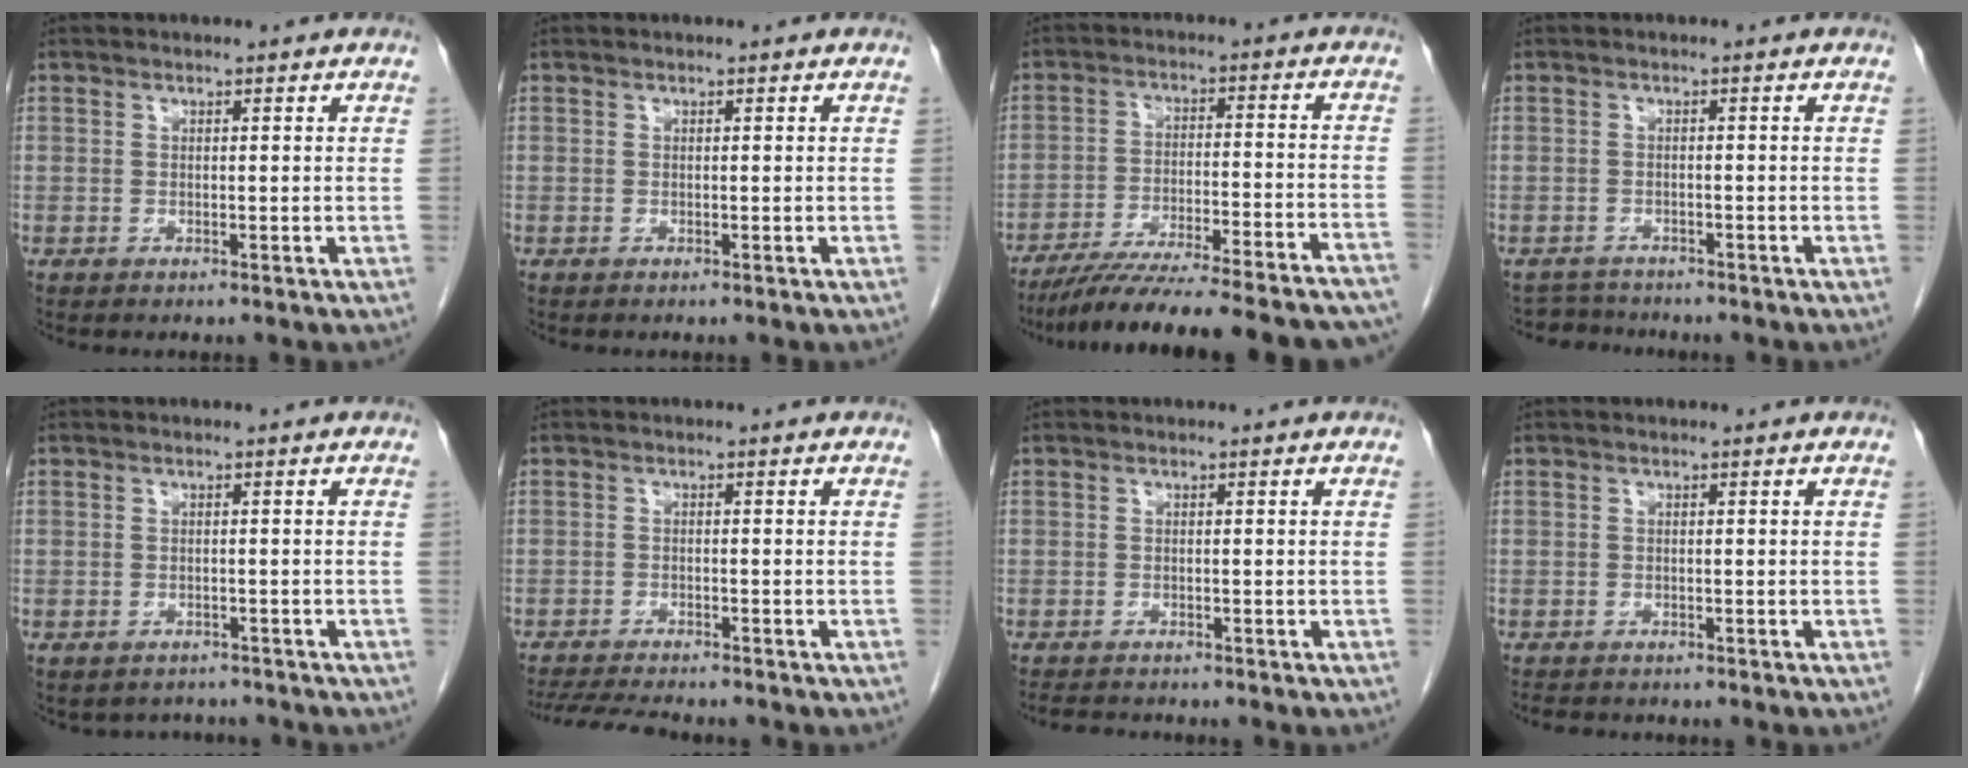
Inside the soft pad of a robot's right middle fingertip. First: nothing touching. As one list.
[{"total": 0.0}, {"total": 25.2, "force": [-22.5, 1.6, 11.2], "torque": [-0.122, -0.022, -0.312]}, {"total": 2.8, "force": [-2.6, 0.6, -0.8], "torque": [0.012, -0.009, -0.043]}, {"total": 3.8, "force": [-3.3, 1.8, 0.1], "torque": [0.000, 0.008, -0.043]}, {"total": 8.0, "force": [-7.3, 0.7, 3.2], "torque": [-0.052, -0.016, -0.116]}, {"total": 3.7, "force": [-3.5, 0.9, 1.1], "torque": [-0.016, -0.010, -0.054]}, {"total": 3.3, "force": [-2.9, 1.3, 1.1], "torque": [-0.020, -0.006, -0.039]}]